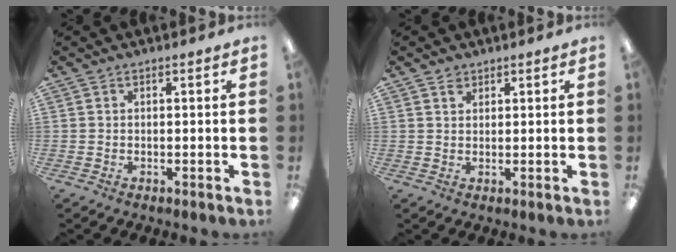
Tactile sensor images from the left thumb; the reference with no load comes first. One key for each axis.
{"total": 1.7, "fx": 1.4, "fy": 1.0, "fz": 0.3, "tx": 0.001, "ty": -0.005, "tz": 0.026}